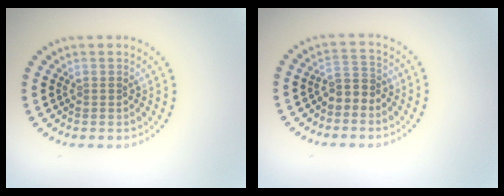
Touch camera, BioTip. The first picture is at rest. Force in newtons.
{"total": 1.8, "press": 1.5, "slide": 1.0}